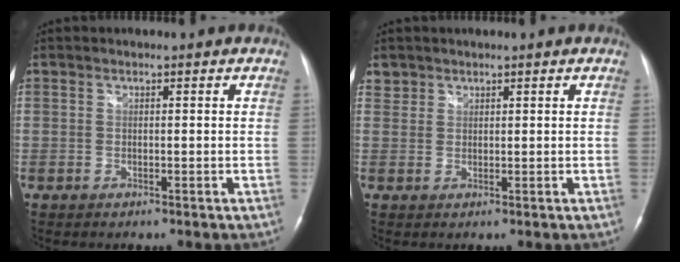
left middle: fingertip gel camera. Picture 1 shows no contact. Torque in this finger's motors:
{"motor_torque": [0.09, -0.08, 0.05, -0.01]}